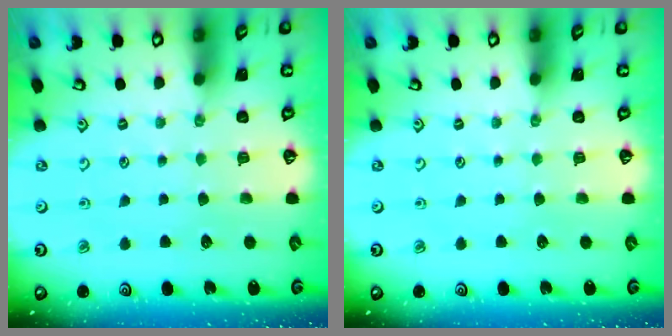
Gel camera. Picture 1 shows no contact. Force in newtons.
{"total": 0.0}